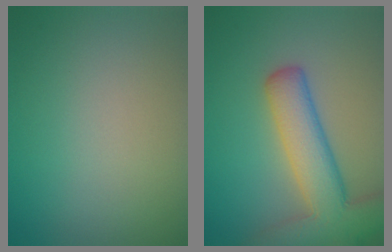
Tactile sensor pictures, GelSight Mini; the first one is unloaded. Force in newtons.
{"total": 8.2, "press": 8.2, "slide": 0.5}